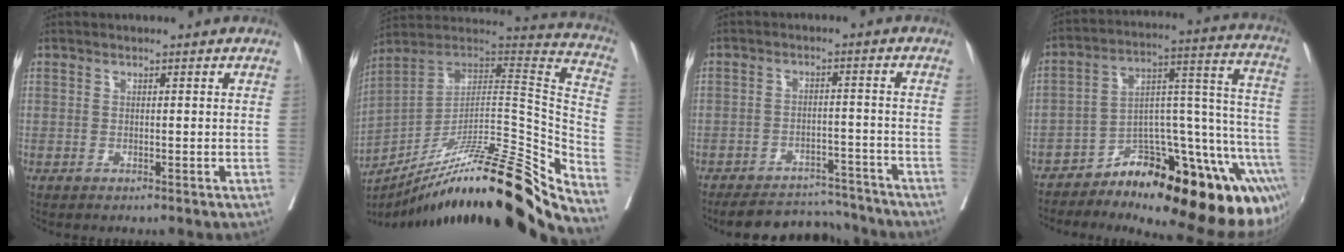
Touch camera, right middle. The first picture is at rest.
{"total": 33.1, "force": [-24.8, 2.1, 21.8], "torque": [-0.240, -0.014, -0.384]}
{"total": 10.2, "force": [-9.9, 2.2, 1.4], "torque": [-0.008, 0.008, -0.141]}
{"total": 26.9, "force": [-17.3, 6.8, 19.5], "torque": [-0.165, 0.033, -0.245]}